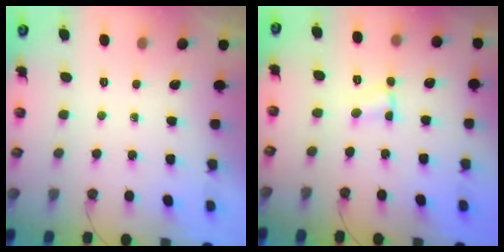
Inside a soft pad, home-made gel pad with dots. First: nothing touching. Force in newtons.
{"total": 1.9, "press": 1.9, "slide": 0.2}